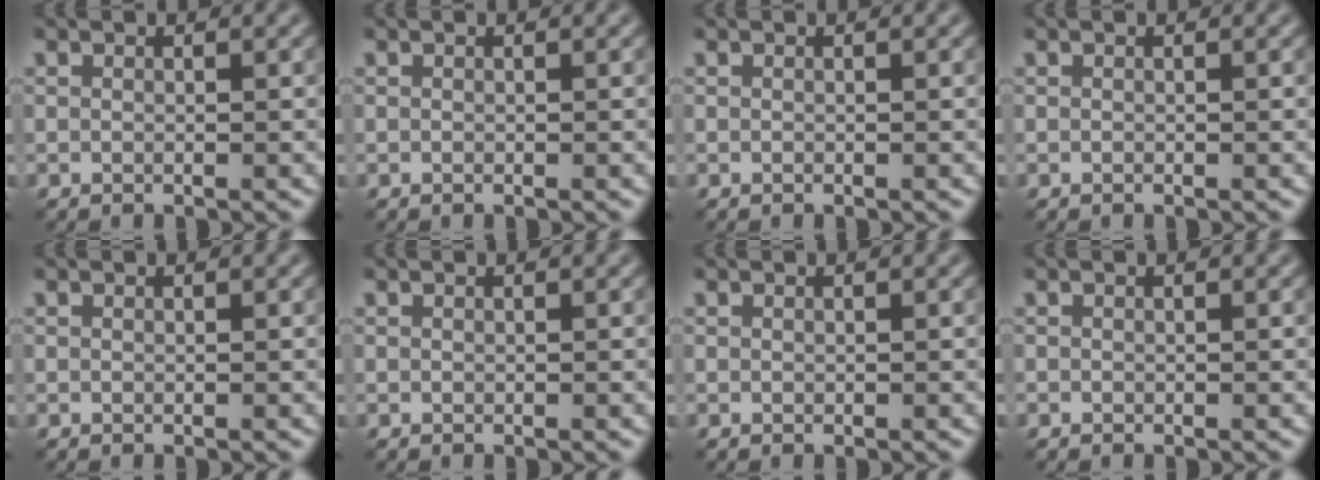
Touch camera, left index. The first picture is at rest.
{"total": 0.0}
{"total": 0.0}
{"total": 0.0}
{"total": 0.0}
{"total": 0.0}
{"total": 0.0}
{"total": 0.0}